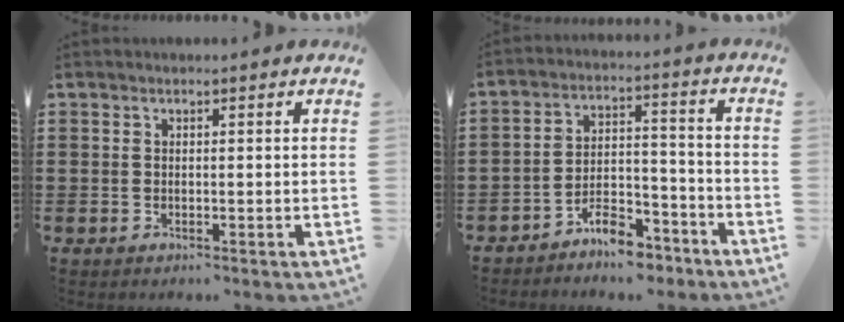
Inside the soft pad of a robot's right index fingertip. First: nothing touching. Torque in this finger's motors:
{"motor_torque": [0.01, 0.13, 0.07, 0.00]}